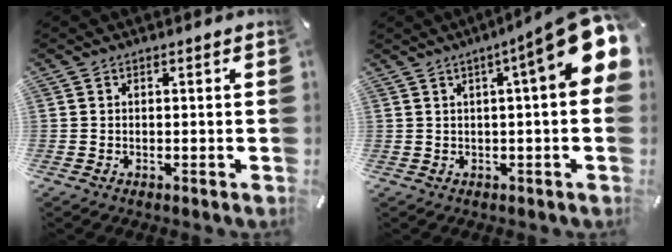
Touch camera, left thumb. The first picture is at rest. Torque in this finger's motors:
{"motor_torque": [0.63, 0.68, 0.69, 0.45, 0.23]}